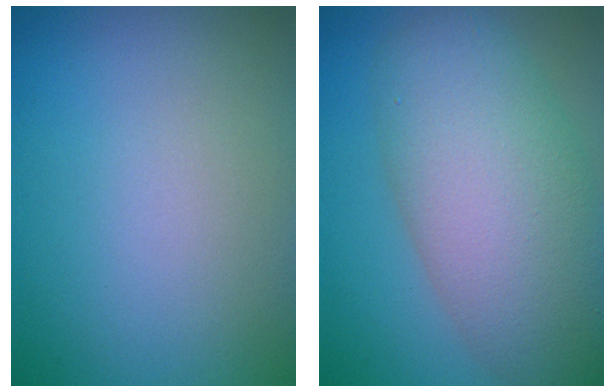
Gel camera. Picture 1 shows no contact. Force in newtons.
{"total": 9.5, "press": 9.5, "slide": 0.6}